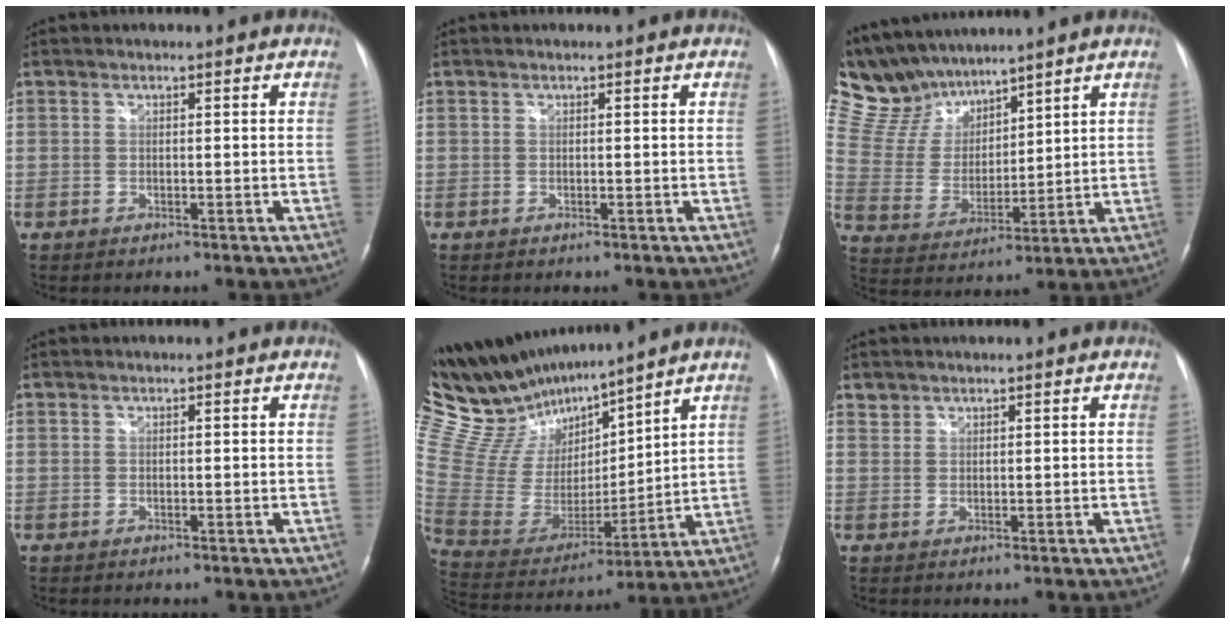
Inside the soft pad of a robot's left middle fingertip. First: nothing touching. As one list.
[{"total": 0.0}, {"total": 11.7, "force": [10.6, 3.8, 3.0], "torque": [-0.086, 0.025, 0.219]}, {"total": 0.0}, {"total": 18.8, "force": [16.9, 3.8, 7.4], "torque": [-0.154, 0.001, 0.324]}, {"total": 1.1, "force": [1.0, 0.6, -0.2], "torque": [0.007, 0.005, 0.017]}]